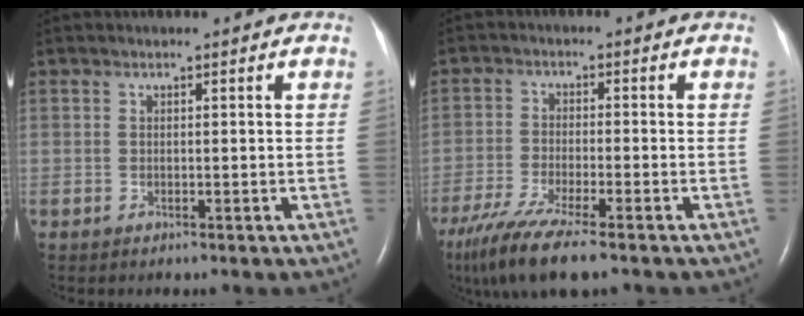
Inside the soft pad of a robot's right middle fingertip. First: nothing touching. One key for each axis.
{"total": 11.6, "fx": -8.8, "fy": 1.1, "fz": 7.4, "tx": -0.142, "ty": -0.030, "tz": -0.151}